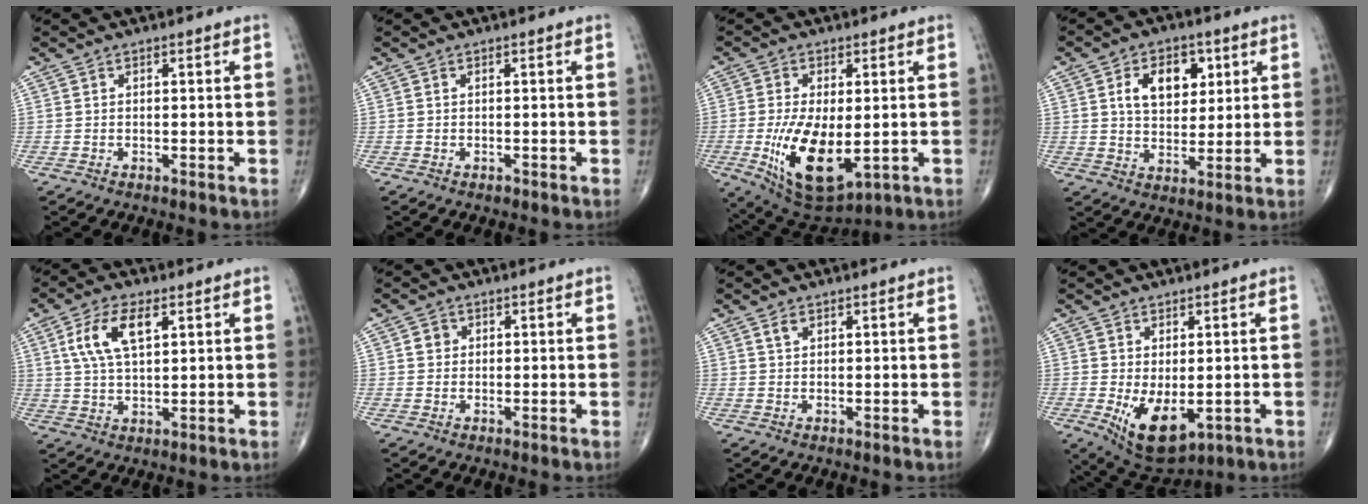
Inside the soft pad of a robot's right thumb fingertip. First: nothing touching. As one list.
[{"total": 0.5, "force": [-0.2, 0.3, 0.3], "torque": [-0.004, 0.000, -0.004]}, {"total": 14.5, "force": [-2.6, 6.8, 12.5], "torque": [-0.224, -0.022, -0.022]}, {"total": 10.4, "force": [3.5, 6.9, 7.0], "torque": [-0.077, -0.008, 0.060]}, {"total": 9.4, "force": [3.4, 4.3, 7.6], "torque": [-0.151, -0.003, 0.068]}, {"total": 1.9, "force": [0.4, 1.8, 0.6], "torque": [-0.002, 0.001, 0.004]}, {"total": 1.6, "force": [0.9, 0.9, 0.9], "torque": [-0.014, 0.001, 0.018]}, {"total": 9.2, "force": [-1.8, 4.8, 7.7], "torque": [-0.118, -0.016, -0.008]}]